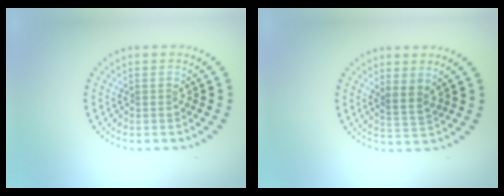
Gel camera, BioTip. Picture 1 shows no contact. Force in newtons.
{"total": 2.0, "press": 1.4, "slide": 1.4}